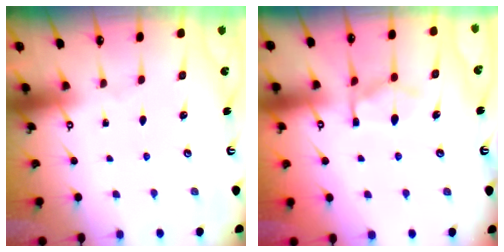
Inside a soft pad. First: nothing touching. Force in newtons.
{"total": 11.2, "press": 11.2, "slide": 1.2}